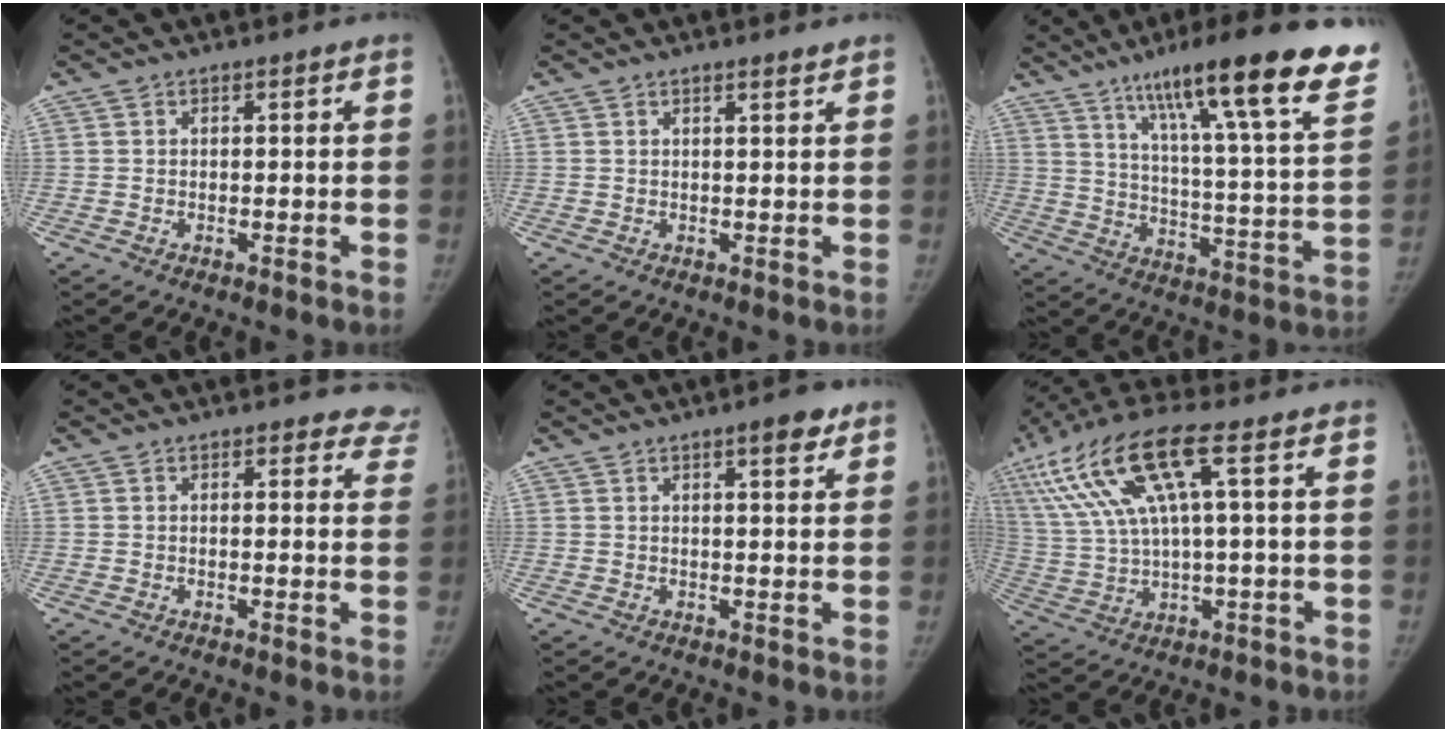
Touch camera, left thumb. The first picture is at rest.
{"total": 0.9, "force": [0.7, -0.1, 0.5], "torque": [-0.010, -0.004, 0.013]}
{"total": 27.6, "force": [17.5, 3.6, 21.0], "torque": [-0.298, -0.052, 0.255]}
{"total": 6.2, "force": [5.5, 2.7, 0.5], "torque": [0.047, -0.021, 0.030]}
{"total": 4.0, "force": [2.5, 1.1, 3.0], "torque": [-0.034, -0.012, 0.031]}
{"total": 18.0, "force": [6.3, 4.3, 16.2], "torque": [-0.361, 0.019, 0.122]}